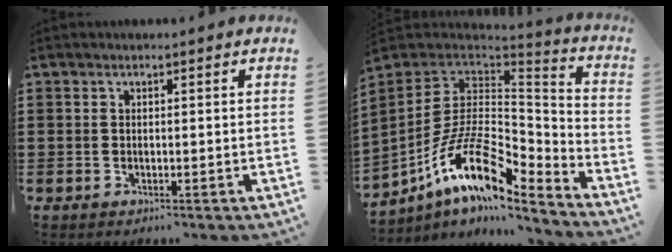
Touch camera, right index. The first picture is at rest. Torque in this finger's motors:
{"motor_torque": [-0.81, 0.62, -0.91, -0.21]}